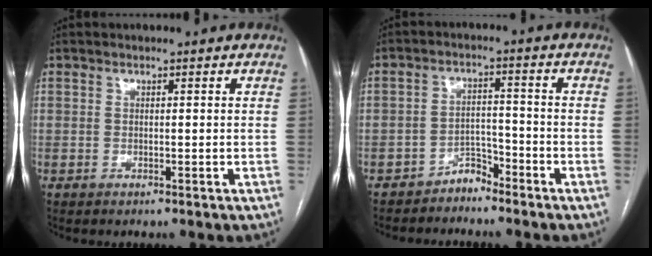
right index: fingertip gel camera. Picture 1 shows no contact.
{"total": 3.4, "force": [-3.0, 1.4, 0.3], "torque": [0.004, 0.005, -0.051]}